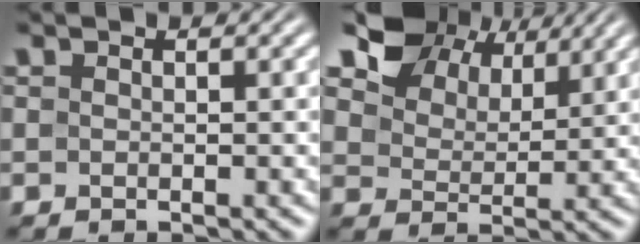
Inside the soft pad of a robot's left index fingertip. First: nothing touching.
{"total": 8.3, "force": [5.9, 4.5, 3.7], "torque": [-0.087, 0.009, 0.105]}